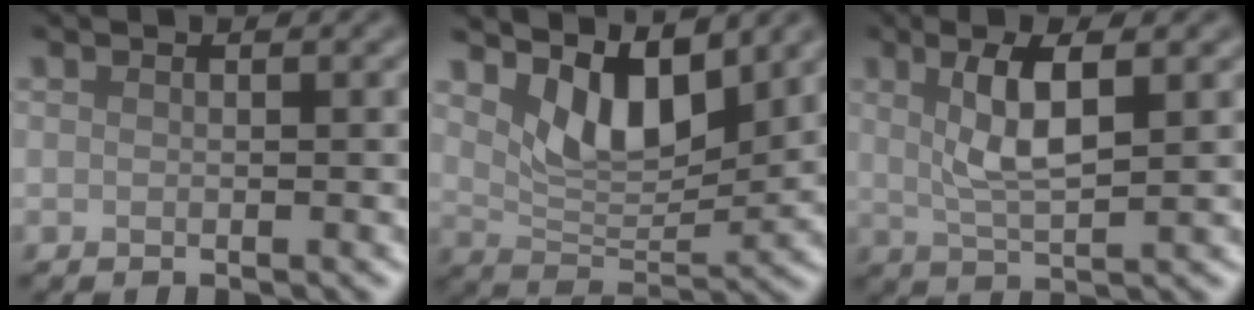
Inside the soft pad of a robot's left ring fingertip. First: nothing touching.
{"total": 5.5, "force": [3.4, 2.3, 3.6], "torque": [-0.072, -0.017, 0.056]}
{"total": 5.0, "force": [1.5, 1.4, 4.5], "torque": [-0.089, 0.000, 0.029]}